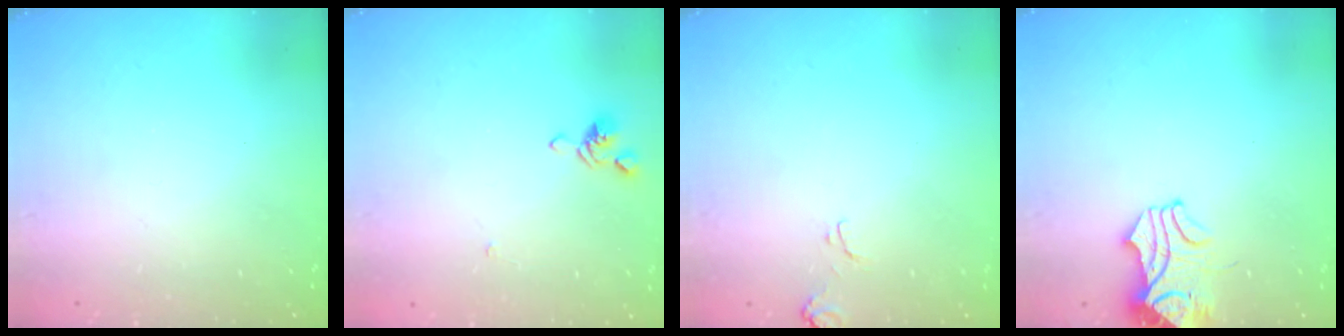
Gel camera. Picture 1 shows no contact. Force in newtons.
{"total": 2.6, "press": 2.5, "slide": 0.6}
{"total": 2.5, "press": 2.5, "slide": 0.3}
{"total": 3.3, "press": 3.2, "slide": 0.8}